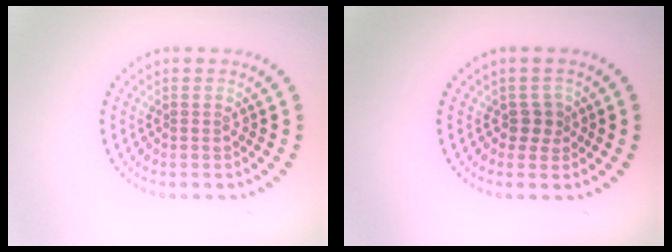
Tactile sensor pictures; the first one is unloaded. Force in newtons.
{"total": 1.6, "press": 1.2, "slide": 1.0}